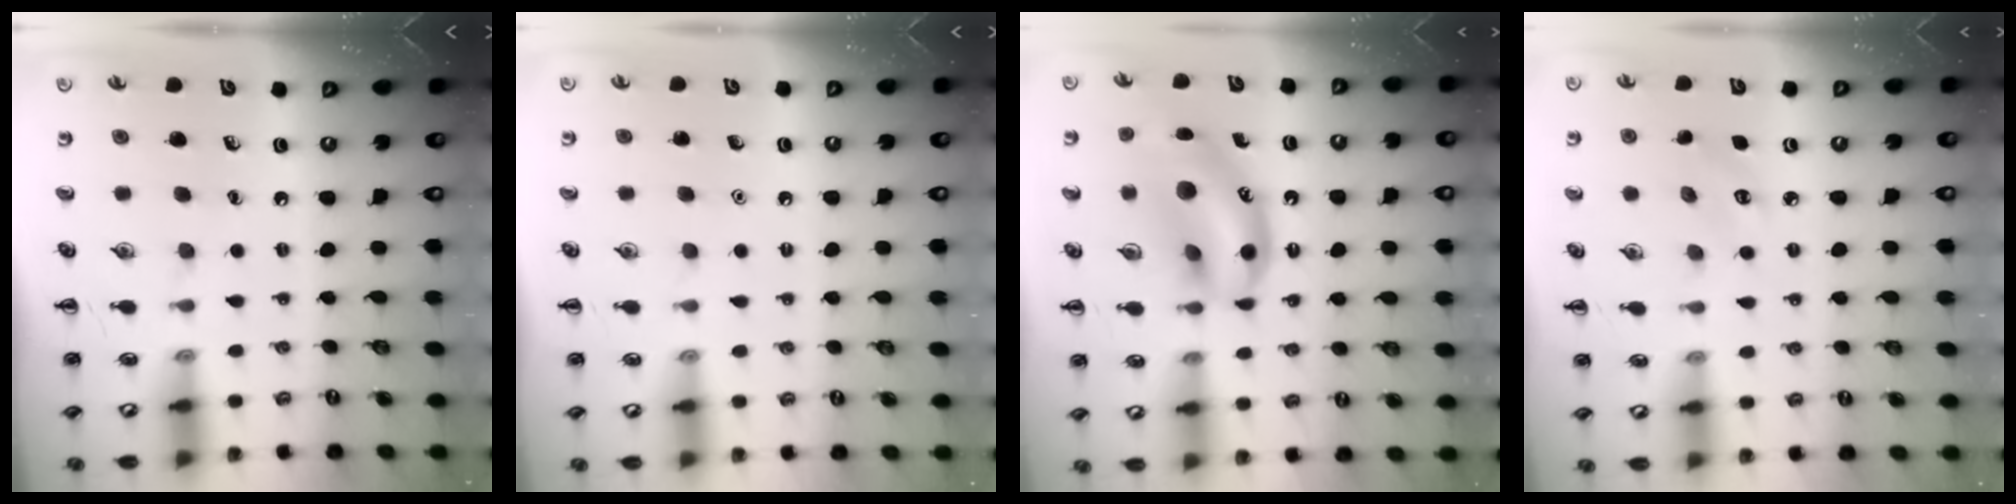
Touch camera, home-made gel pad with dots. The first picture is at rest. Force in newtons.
{"total": 1.5, "press": 1.5, "slide": 0.1}
{"total": 14.1, "press": 13.7, "slide": 3.2}
{"total": 3.5, "press": 3.4, "slide": 0.9}